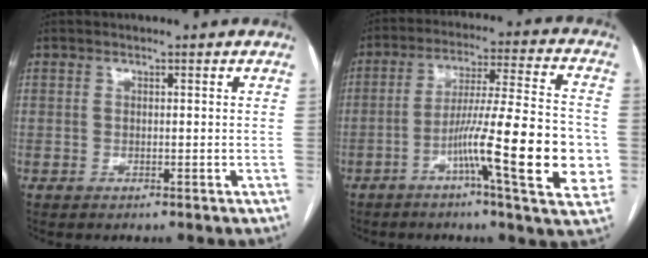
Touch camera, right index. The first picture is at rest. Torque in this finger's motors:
{"motor_torque": [1.18, -0.96, 0.51, 0.21]}